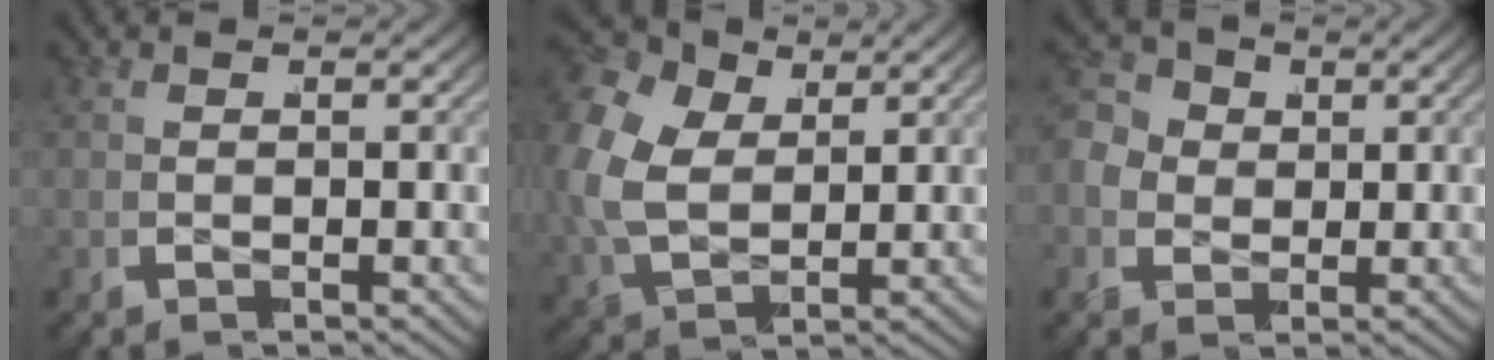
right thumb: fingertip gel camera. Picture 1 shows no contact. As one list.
[{"total": 10.1, "force": [1.1, 8.4, 5.5], "torque": [-0.167, -0.020, 0.018]}, {"total": 6.9, "force": [0.3, 6.1, 3.3], "torque": [-0.081, -0.014, -0.001]}]